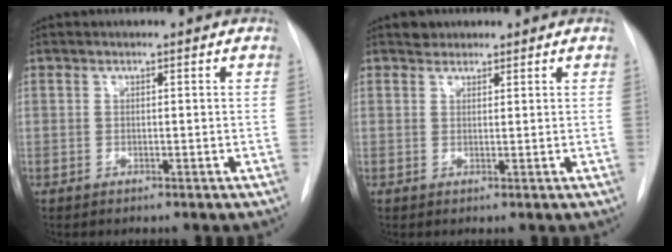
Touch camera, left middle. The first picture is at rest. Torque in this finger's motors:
{"motor_torque": [-0.09, -0.17, -0.11, 0.00]}